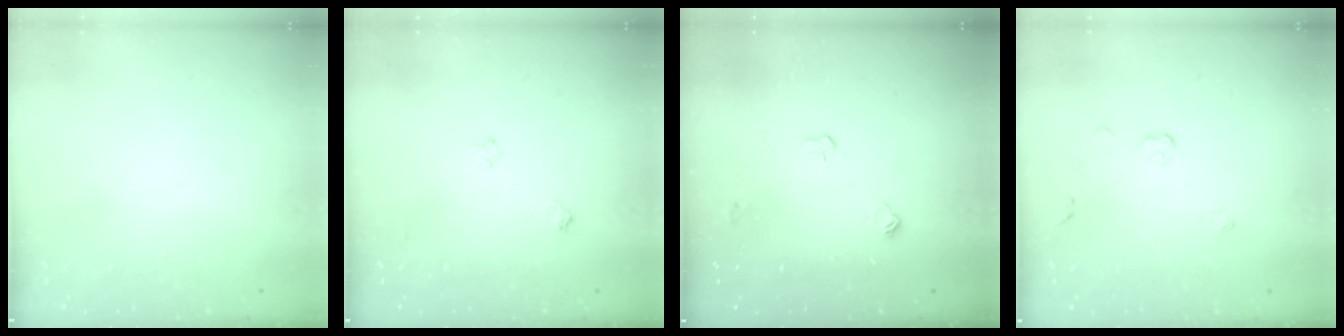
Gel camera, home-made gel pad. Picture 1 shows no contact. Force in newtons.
{"total": 3.3, "press": 3.2, "slide": 0.5}
{"total": 6.9, "press": 6.8, "slide": 0.8}
{"total": 4.8, "press": 4.8, "slide": 0.7}